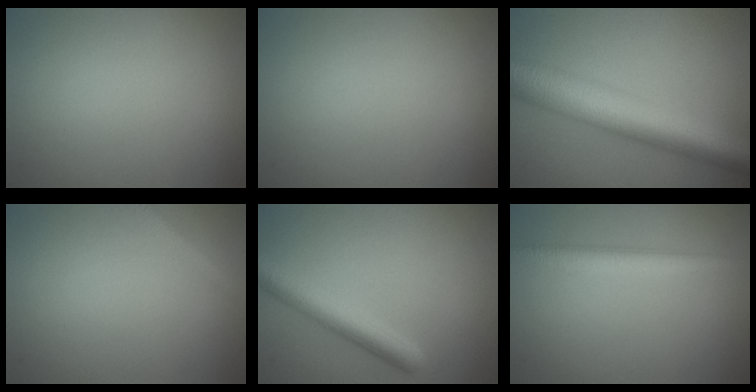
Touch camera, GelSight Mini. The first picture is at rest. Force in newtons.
{"total": 0.0}
{"total": 9.2, "press": 9.2, "slide": 0.2}
{"total": 1.5, "press": 1.5, "slide": 0.0}
{"total": 4.1, "press": 4.1, "slide": 0.1}
{"total": 2.5, "press": 2.5, "slide": 0.0}